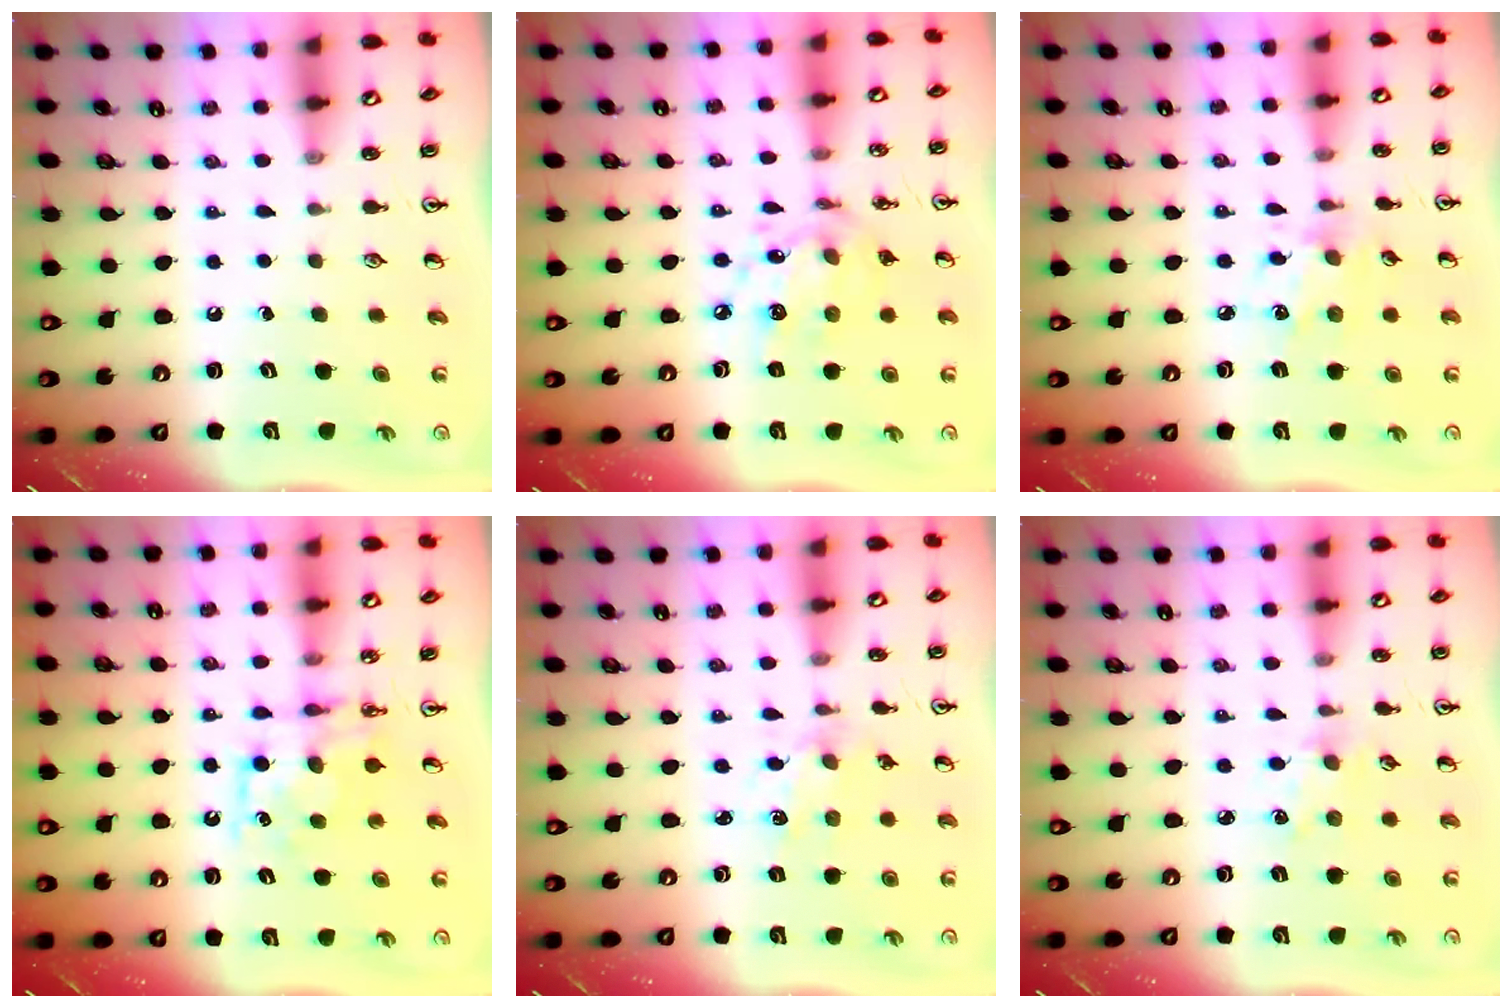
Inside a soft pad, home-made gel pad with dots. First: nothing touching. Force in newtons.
{"total": 12.0, "press": 12.0, "slide": 0.8}
{"total": 5.9, "press": 5.7, "slide": 1.6}
{"total": 7.7, "press": 7.7, "slide": 0.4}
{"total": 2.0, "press": 2.0, "slide": 0.3}
{"total": 3.0, "press": 3.0, "slide": 0.4}